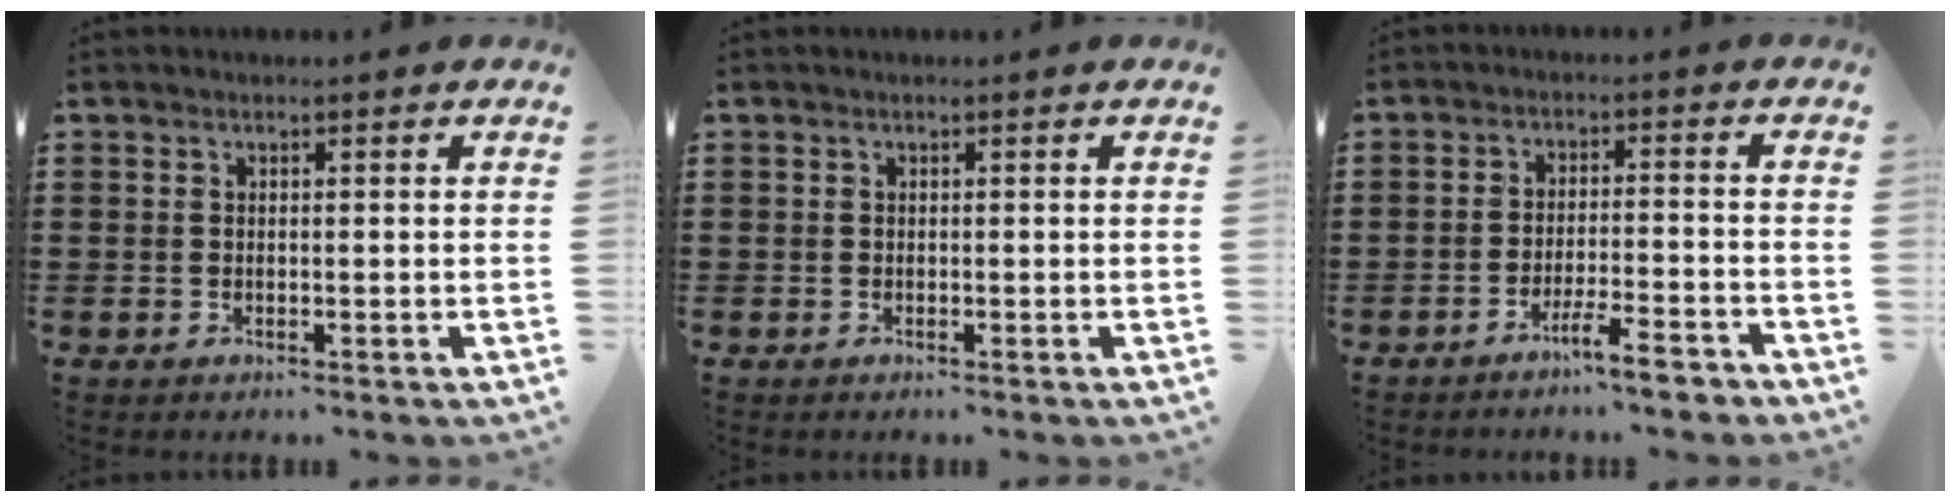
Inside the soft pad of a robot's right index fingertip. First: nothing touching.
{"total": 0.0}
{"total": 5.6, "force": [-4.7, 0.1, 2.9], "torque": [-0.051, -0.008, -0.086]}